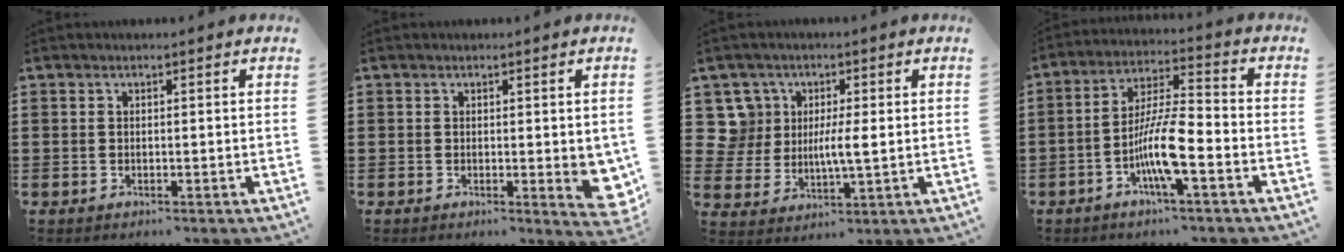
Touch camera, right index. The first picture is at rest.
{"total": 3.4, "force": [-0.1, 1.3, 3.1], "torque": [-0.037, -0.003, -0.001]}
{"total": 5.8, "force": [1.6, 4.6, 3.1], "torque": [-0.073, 0.013, 0.027]}
{"total": 9.1, "force": [-3.4, 1.8, 8.2], "torque": [-0.168, -0.008, -0.067]}